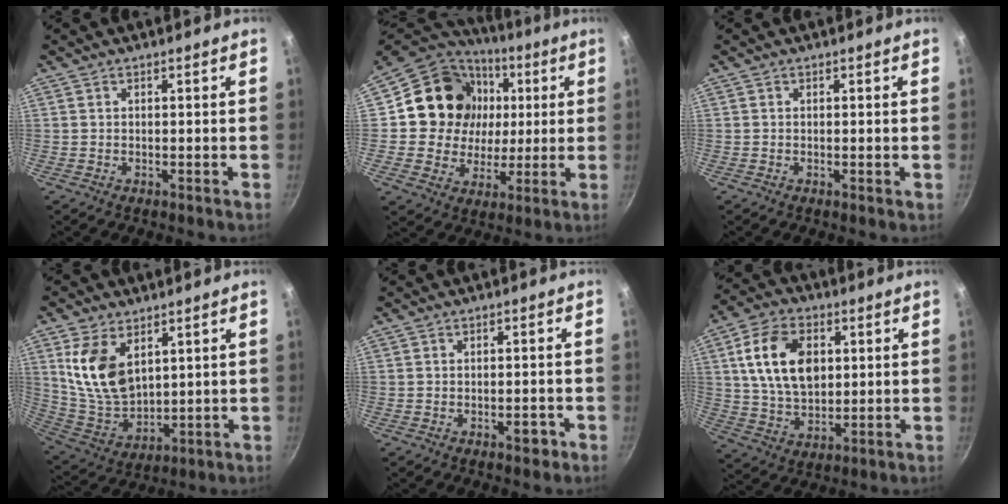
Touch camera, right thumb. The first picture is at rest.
{"total": 18.4, "force": [3.3, 16.5, 7.4], "torque": [-0.115, 0.009, 0.054]}
{"total": 0.6, "force": [-0.1, 0.1, 0.5], "torque": [-0.008, -0.001, -0.002]}
{"total": 13.0, "force": [4.8, 7.9, 9.1], "torque": [-0.158, -0.039, 0.109]}
{"total": 2.4, "force": [-1.3, 1.2, 1.7], "torque": [-0.015, 0.014, -0.015]}
{"total": 14.8, "force": [3.4, 9.8, 10.6], "torque": [-0.171, -0.005, 0.063]}